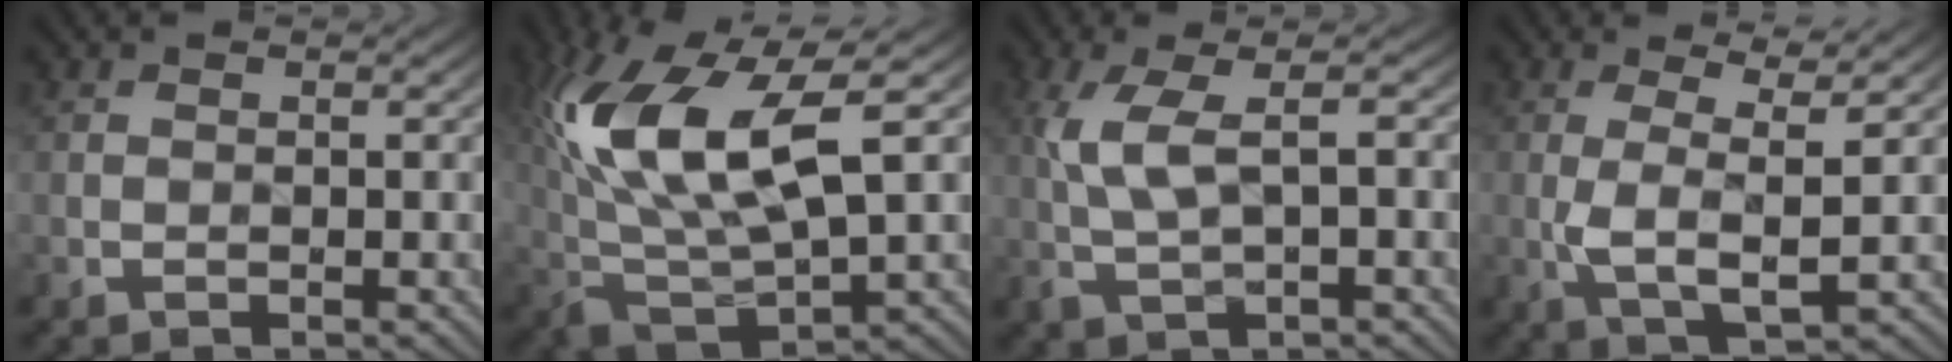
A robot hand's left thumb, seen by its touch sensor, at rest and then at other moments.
{"total": 15.6, "force": [4.2, 6.8, 13.4], "torque": [-0.306, 0.002, 0.081]}
{"total": 6.2, "force": [0.7, 2.2, 5.8], "torque": [-0.144, 0.005, 0.011]}
{"total": 5.4, "force": [0.6, 1.1, 5.3], "torque": [-0.112, -0.001, 0.014]}